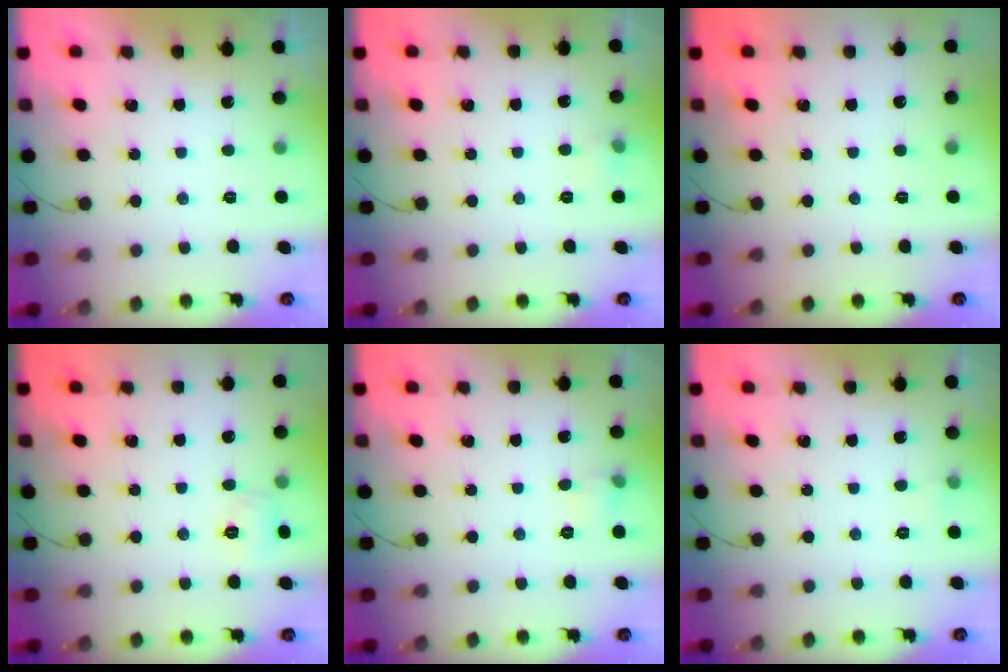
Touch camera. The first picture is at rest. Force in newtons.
{"total": 4.3, "press": 4.0, "slide": 1.5}
{"total": 0.0}
{"total": 5.8, "press": 5.6, "slide": 1.6}
{"total": 4.2, "press": 4.0, "slide": 1.3}
{"total": 2.6, "press": 2.4, "slide": 1.0}